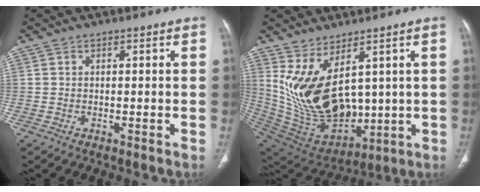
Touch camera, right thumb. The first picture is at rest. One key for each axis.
{"total": 18.6, "fx": 4.6, "fy": 10.2, "fz": 14.9, "tx": -0.265, "ty": -0.045, "tz": 0.128}